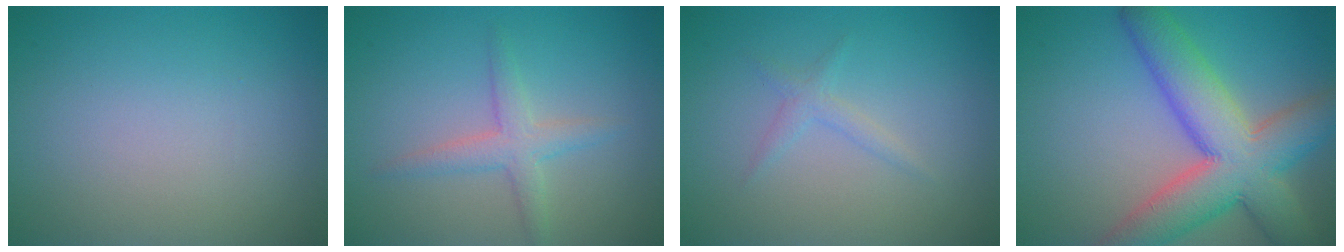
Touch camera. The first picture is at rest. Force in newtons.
{"total": 2.5, "press": 2.5, "slide": 0.1}
{"total": 1.2, "press": 1.2, "slide": 0.0}
{"total": 10.2, "press": 10.2, "slide": 0.6}